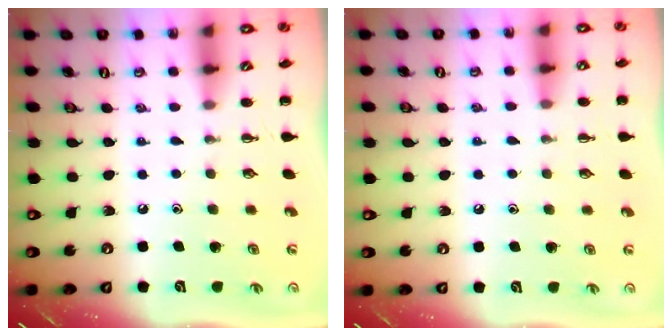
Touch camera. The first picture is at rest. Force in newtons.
{"total": 3.3, "press": 3.0, "slide": 1.2}